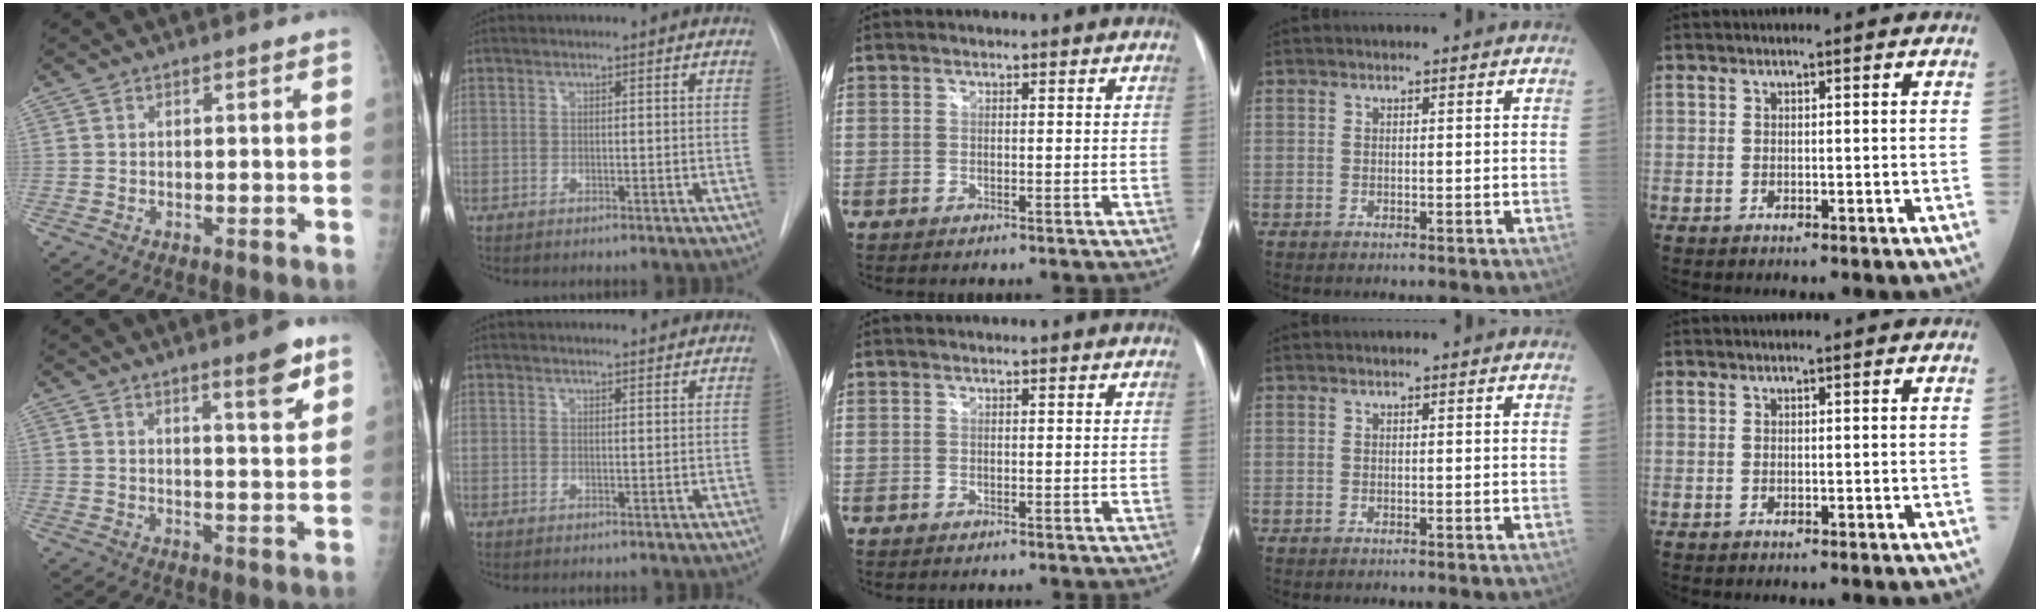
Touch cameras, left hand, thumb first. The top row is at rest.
{"thumb": {"total": 7.1, "force": [4.5, 1.2, 5.3], "torque": [-0.068, -0.029, 0.063]}, "index": {"total": 7.0, "force": [6.7, 1.2, 1.7], "torque": [-0.017, 0.019, 0.071]}}